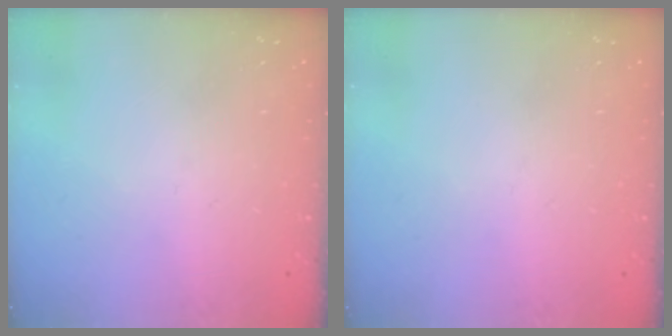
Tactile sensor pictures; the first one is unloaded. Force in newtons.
{"total": 0.0}